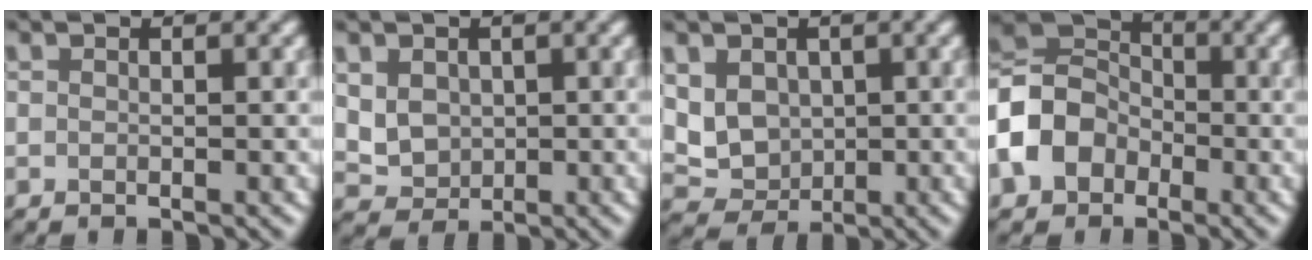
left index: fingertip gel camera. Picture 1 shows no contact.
{"total": 3.9, "force": [1.0, 3.3, 1.9], "torque": [-0.047, 0.002, 0.026]}
{"total": 5.4, "force": [1.1, 4.6, 2.7], "torque": [-0.047, 0.010, 0.017]}
{"total": 7.1, "force": [-2.6, 5.6, 3.5], "torque": [-0.074, 0.009, -0.070]}